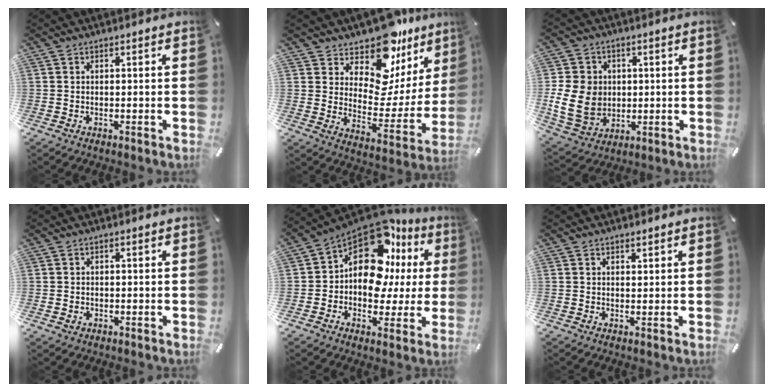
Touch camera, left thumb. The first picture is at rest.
{"total": 14.8, "force": [12.3, 6.6, 4.8], "torque": [-0.080, -0.126, 0.212]}
{"total": 12.8, "force": [-0.1, 11.0, 6.5], "torque": [-0.150, 0.006, 0.001]}
{"total": 1.3, "force": [-0.3, 1.1, 0.5], "torque": [-0.011, 0.003, -0.007]}
{"total": 16.4, "force": [6.3, 10.2, 11.1], "torque": [-0.188, -0.053, 0.108]}
{"total": 0.9, "force": [0.6, 0.5, 0.3], "torque": [-0.005, 0.000, 0.012]}